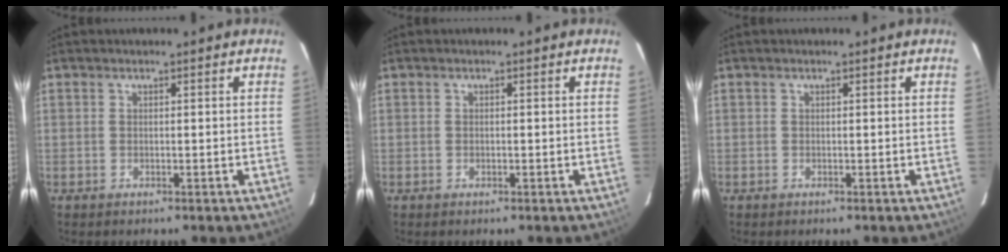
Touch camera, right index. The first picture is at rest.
{"total": 0.0}
{"total": 0.0}